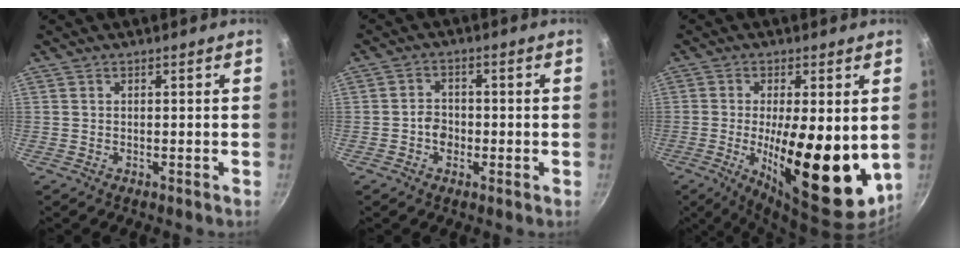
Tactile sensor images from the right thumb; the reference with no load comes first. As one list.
[{"total": 3.6, "force": [-1.0, 2.9, 1.9], "torque": [-0.014, 0.012, -0.020]}, {"total": 19.5, "force": [-1.5, 6.9, 18.2], "torque": [-0.260, -0.021, -0.017]}]